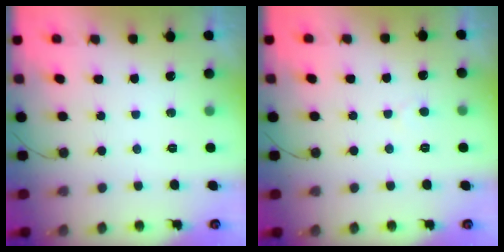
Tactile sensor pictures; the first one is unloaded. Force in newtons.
{"total": 2.7, "press": 2.7, "slide": 0.2}